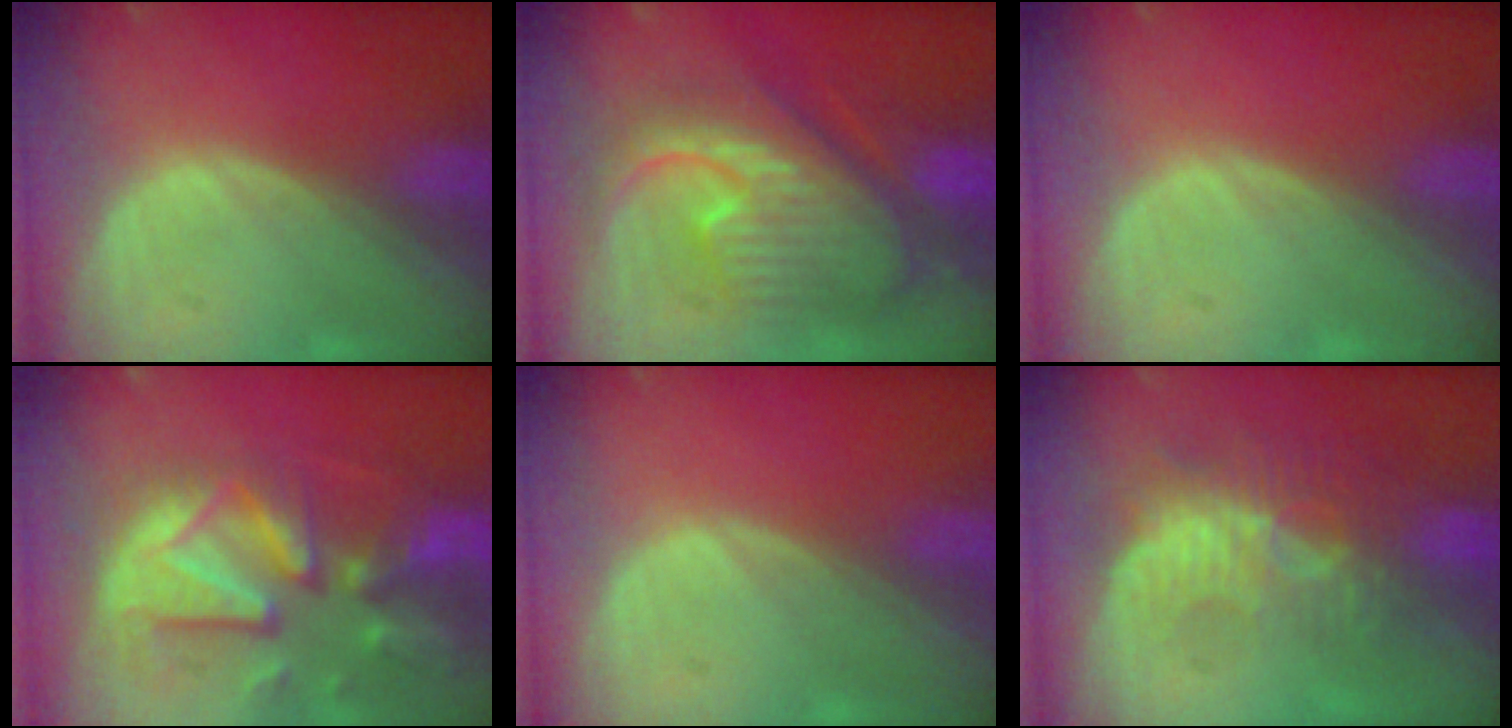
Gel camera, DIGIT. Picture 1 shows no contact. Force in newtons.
{"total": 11.8, "press": 11.7, "slide": 1.2}
{"total": 0.0}
{"total": 12.9, "press": 11.3, "slide": 6.4}
{"total": 0.0}
{"total": 9.1, "press": 8.4, "slide": 3.6}